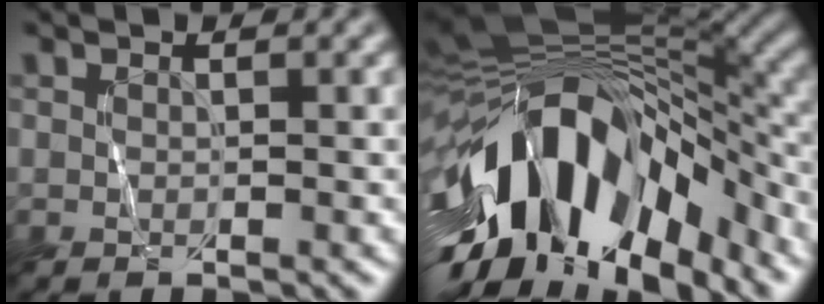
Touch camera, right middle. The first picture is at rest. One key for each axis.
{"total": 15.0, "fx": -6.6, "fy": 8.3, "fz": 10.6, "tx": -0.188, "ty": 0.014, "tz": -0.108}